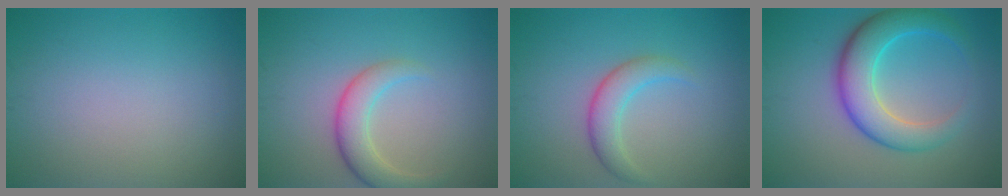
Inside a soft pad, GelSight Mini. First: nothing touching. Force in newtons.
{"total": 3.6, "press": 3.6, "slide": 0.3}
{"total": 3.0, "press": 3.0, "slide": 0.1}
{"total": 6.6, "press": 6.6, "slide": 0.1}